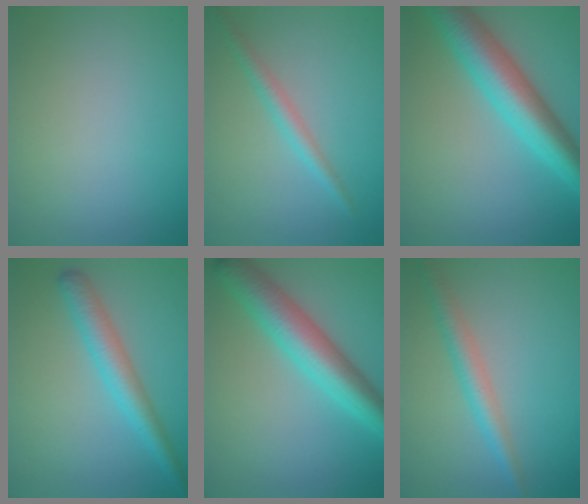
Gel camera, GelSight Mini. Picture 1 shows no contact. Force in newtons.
{"total": 2.0, "press": 2.0, "slide": 0.1}
{"total": 7.8, "press": 7.8, "slide": 0.1}
{"total": 3.8, "press": 3.8, "slide": 0.3}
{"total": 6.7, "press": 6.7, "slide": 0.0}
{"total": 2.9, "press": 2.9, "slide": 0.1}